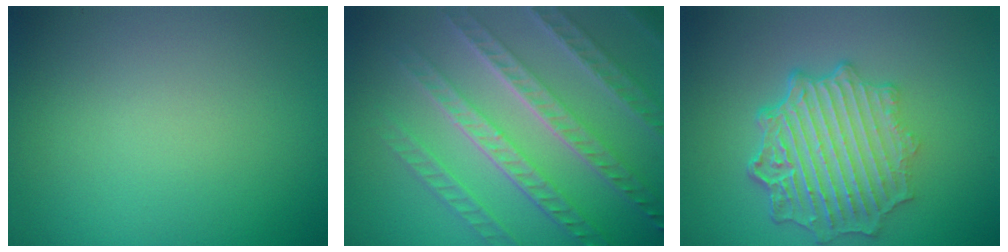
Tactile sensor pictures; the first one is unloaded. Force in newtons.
{"total": 8.4, "press": 5.9, "slide": 6.0}
{"total": 6.9, "press": 5.3, "slide": 4.4}